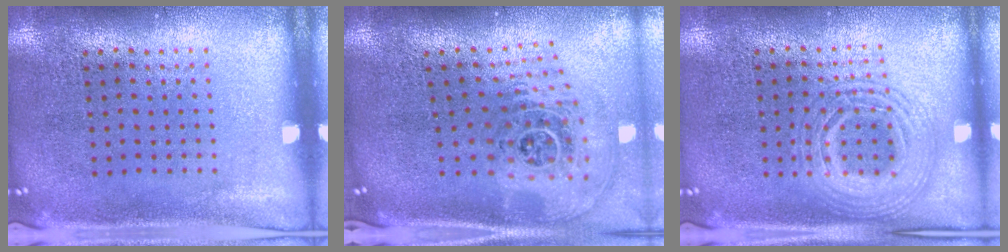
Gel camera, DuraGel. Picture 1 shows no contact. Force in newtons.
{"total": 2.5, "press": 1.7, "slide": 1.8}
{"total": 2.5, "press": 2.4, "slide": 0.2}